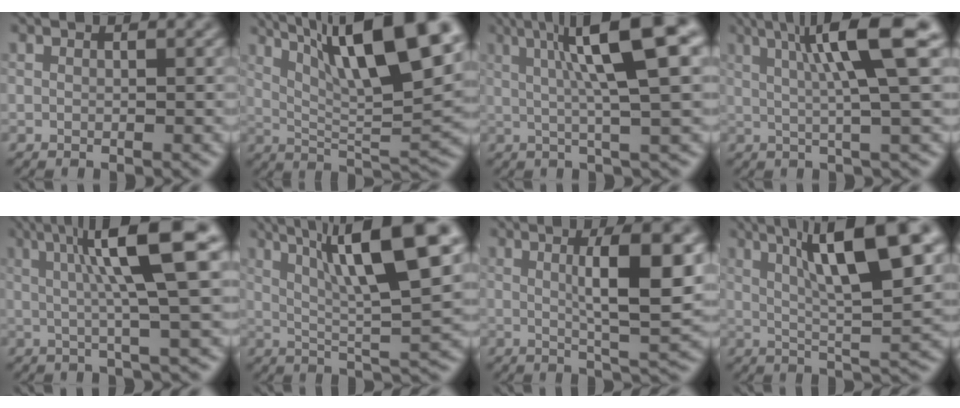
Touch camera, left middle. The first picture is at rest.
{"total": 13.6, "force": [6.8, 3.2, 11.3], "torque": [-0.175, 0.015, 0.117]}
{"total": 10.0, "force": [2.8, 1.8, 9.4], "torque": [-0.121, 0.021, 0.038]}
{"total": 8.3, "force": [2.6, 1.0, 7.8], "torque": [-0.110, 0.016, 0.039]}
{"total": 9.0, "force": [2.3, 1.3, 8.6], "torque": [-0.118, 0.017, 0.034]}
{"total": 11.7, "force": [5.2, 2.3, 10.3], "torque": [-0.154, 0.013, 0.087]}
{"total": 7.7, "force": [1.5, 1.6, 7.4], "torque": [-0.104, 0.001, 0.026]}
{"total": 11.7, "force": [4.9, 2.6, 10.3], "torque": [-0.153, 0.015, 0.080]}